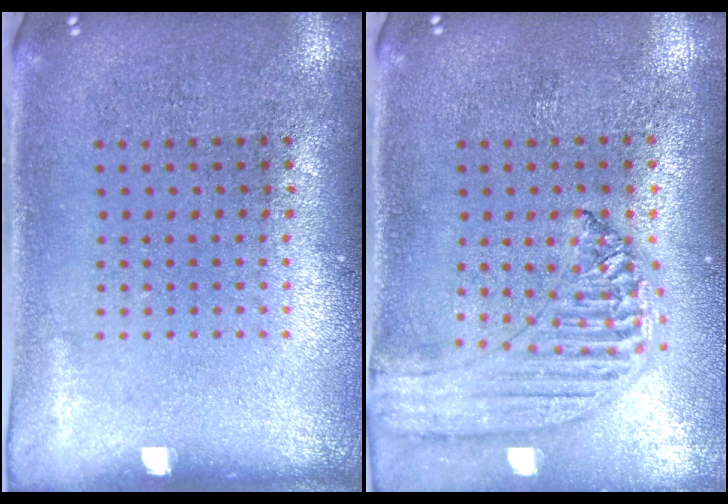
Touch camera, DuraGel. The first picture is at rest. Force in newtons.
{"total": 1.3, "press": 1.3, "slide": 0.1}